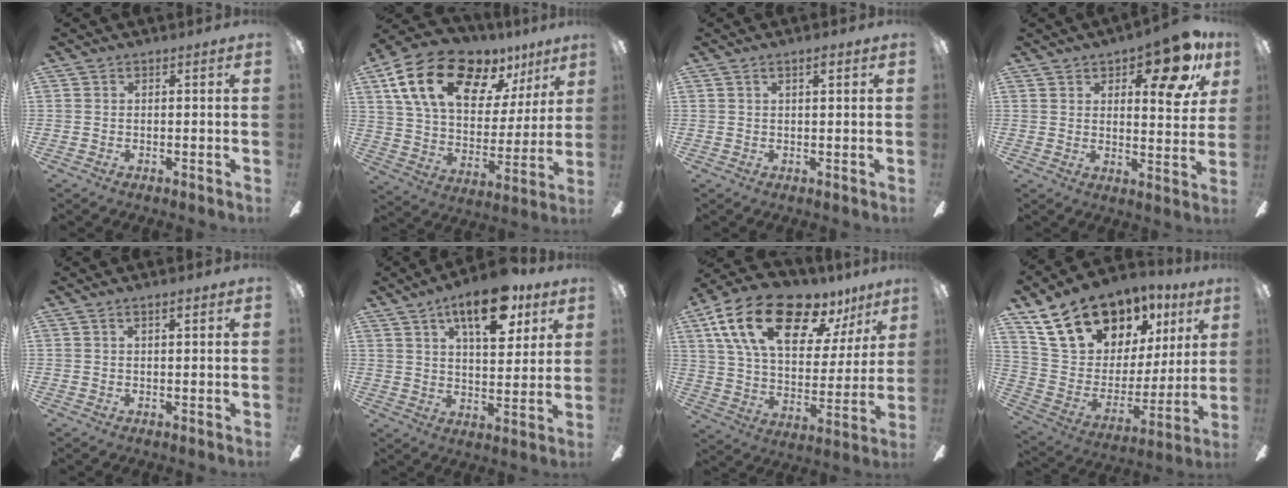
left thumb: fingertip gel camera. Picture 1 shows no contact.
{"total": 20.6, "force": [12.3, 10.8, 12.4], "torque": [-0.216, -0.062, 0.221]}
{"total": 1.7, "force": [1.2, 0.4, 1.2], "torque": [-0.018, -0.001, 0.018]}
{"total": 13.4, "force": [7.9, 5.4, 9.4], "torque": [-0.114, -0.038, 0.129]}
{"total": 1.2, "force": [0.9, 0.3, 0.8], "torque": [-0.010, -0.003, 0.013]}
{"total": 15.6, "force": [8.9, 6.9, 10.8], "torque": [-0.156, -0.027, 0.146]}
{"total": 21.9, "force": [13.9, 10.0, 13.7], "torque": [-0.235, -0.073, 0.242]}
{"total": 20.1, "force": [13.8, 12.1, 8.3], "torque": [-0.152, -0.072, 0.265]}